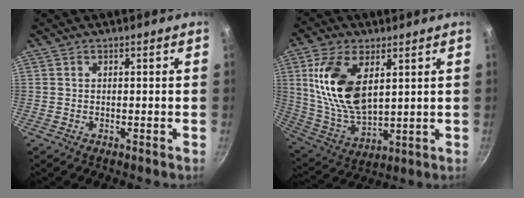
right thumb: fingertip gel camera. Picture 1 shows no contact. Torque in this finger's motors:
{"motor_torque": [-0.62, 1.95, 1.74, 0.85, 0.40]}